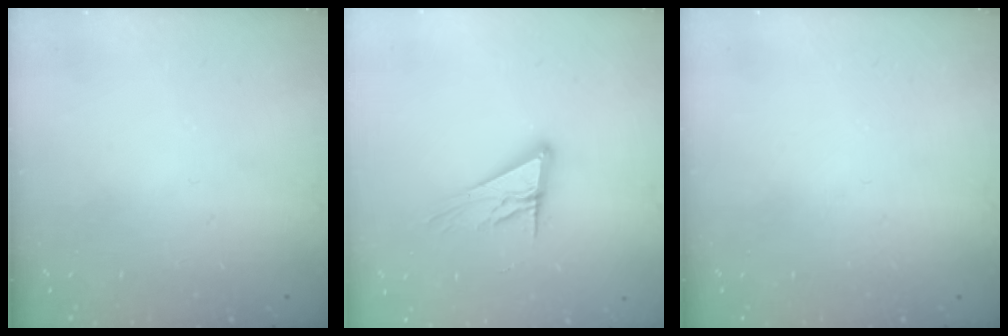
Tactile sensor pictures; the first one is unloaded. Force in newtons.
{"total": 12.4, "press": 12.2, "slide": 2.2}
{"total": 0.0}